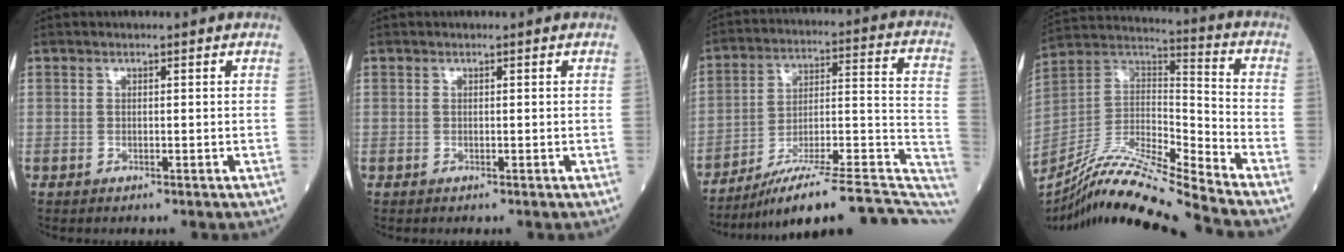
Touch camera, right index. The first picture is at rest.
{"total": 0.0}
{"total": 24.3, "force": [-20.1, 2.3, 13.4], "torque": [-0.122, 0.025, -0.293]}
{"total": 18.6, "force": [-16.8, -1.8, 7.6], "torque": [-0.145, 0.018, -0.308]}